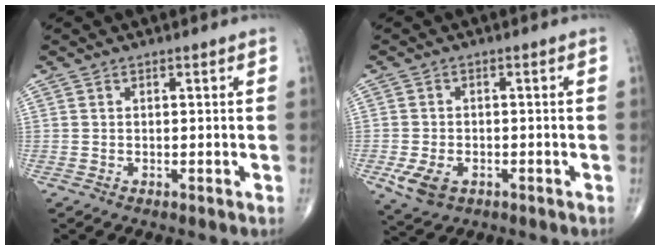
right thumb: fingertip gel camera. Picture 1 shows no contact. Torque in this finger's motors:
{"motor_torque": [0.28, 0.01, -0.07, -0.12, 0.15]}